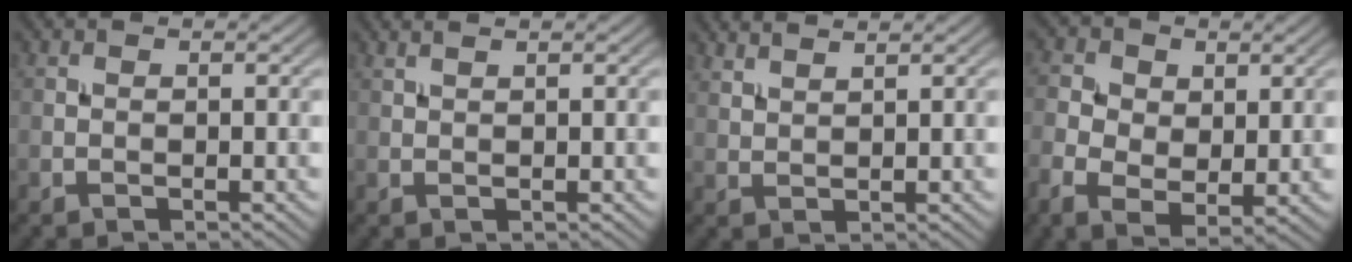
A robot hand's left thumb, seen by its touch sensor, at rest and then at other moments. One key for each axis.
{"total": 1.3, "fx": 1.0, "fy": 0.2, "fz": 0.8, "tx": -0.017, "ty": 0.004, "tz": 0.015}
{"total": 2.8, "fx": 2.4, "fy": 0.6, "fz": 1.4, "tx": -0.021, "ty": 0.003, "tz": 0.041}
{"total": 6.3, "fx": 0.3, "fy": 4.3, "fz": 4.6, "tx": -0.109, "ty": -0.006, "tz": 0.005}